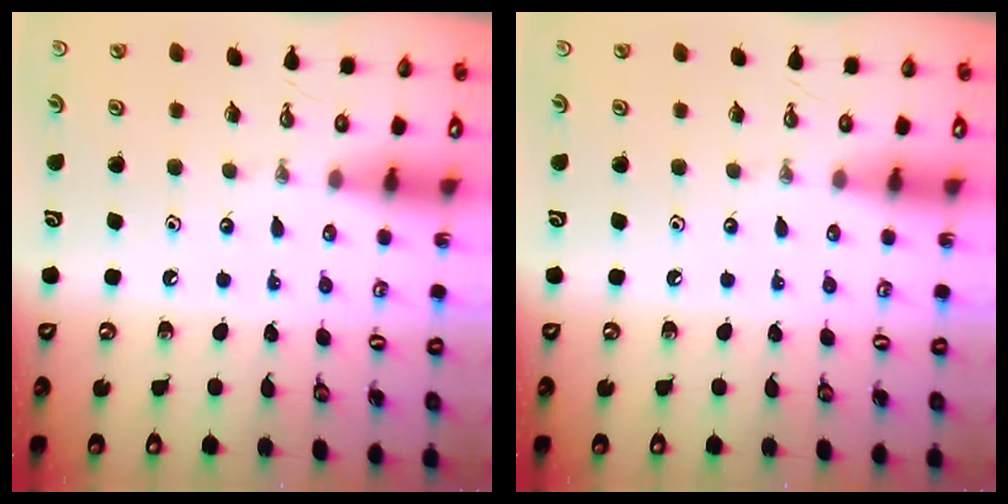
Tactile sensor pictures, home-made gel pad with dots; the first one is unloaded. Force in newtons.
{"total": 0.0}